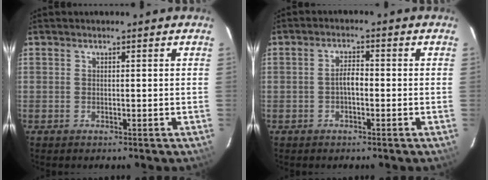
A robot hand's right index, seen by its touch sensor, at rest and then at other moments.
{"total": 2.4, "force": [-0.8, 1.0, 2.1], "torque": [-0.041, 0.009, -0.015]}